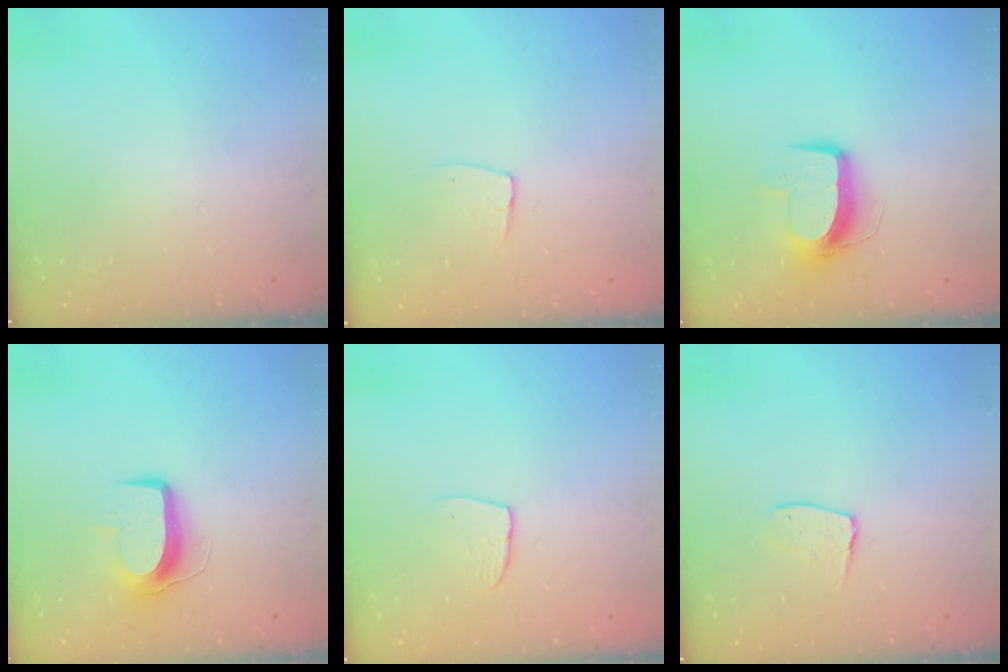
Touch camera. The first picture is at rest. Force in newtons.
{"total": 4.8, "press": 4.8, "slide": 0.3}
{"total": 9.7, "press": 9.7, "slide": 0.6}
{"total": 9.6, "press": 9.6, "slide": 0.3}
{"total": 6.5, "press": 6.5, "slide": 0.5}
{"total": 7.0, "press": 7.0, "slide": 0.5}